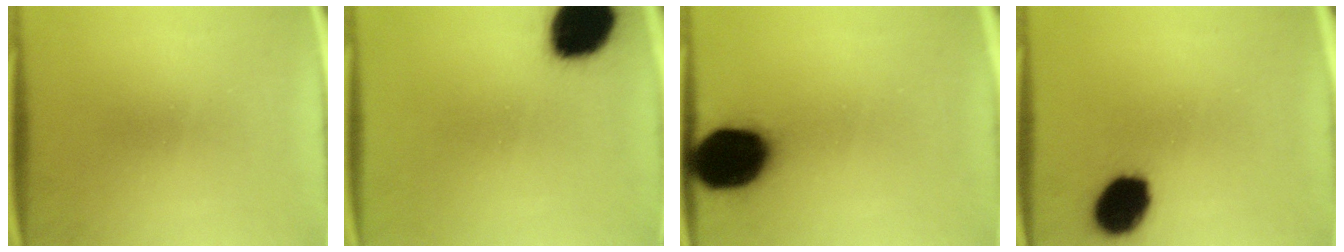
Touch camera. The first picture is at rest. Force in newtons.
{"total": 16.5}
{"total": 17.6}
{"total": 11.3}